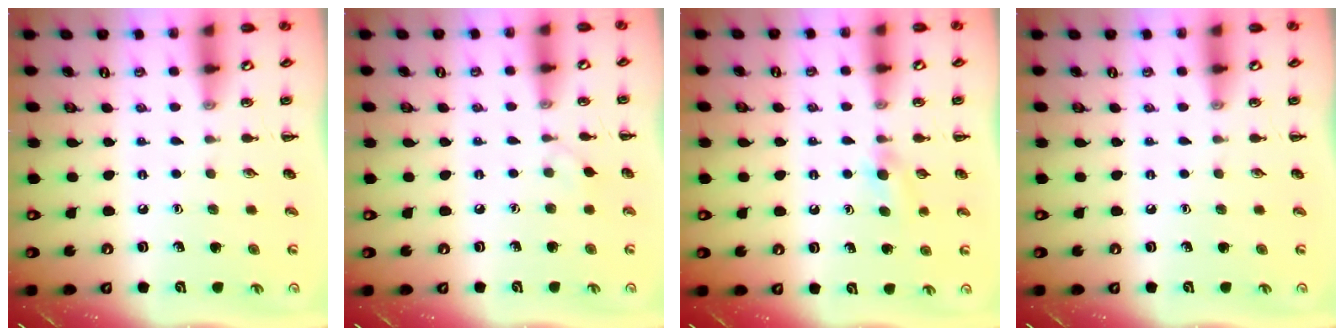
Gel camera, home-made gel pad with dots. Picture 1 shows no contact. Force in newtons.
{"total": 3.0, "press": 2.8, "slide": 1.0}
{"total": 4.2, "press": 4.0, "slide": 1.5}
{"total": 0.0}